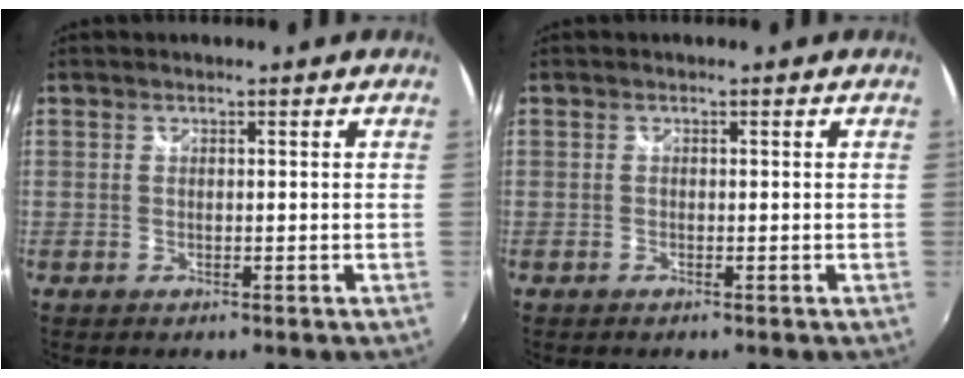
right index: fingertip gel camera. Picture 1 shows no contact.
{"total": 0.0}